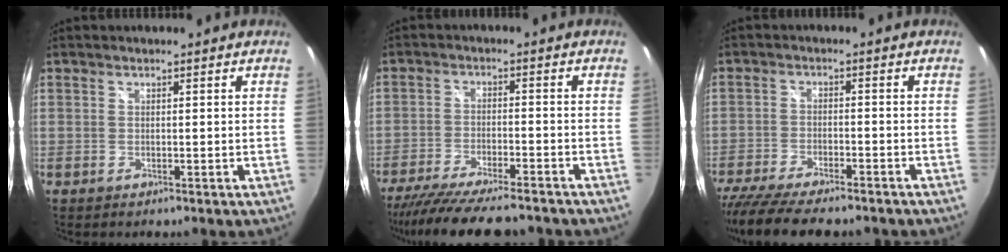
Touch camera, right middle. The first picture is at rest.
{"total": 16.9, "force": [-14.6, 3.1, 8.1], "torque": [-0.163, -0.039, -0.228]}
{"total": 15.3, "force": [-12.9, 3.3, 7.5], "torque": [-0.158, -0.045, -0.206]}